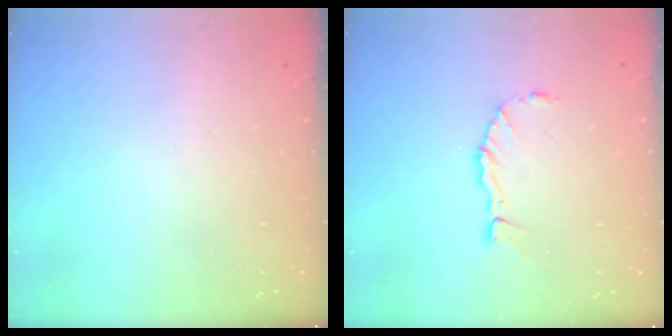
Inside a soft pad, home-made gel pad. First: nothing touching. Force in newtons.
{"total": 5.2, "press": 5.2, "slide": 0.4}